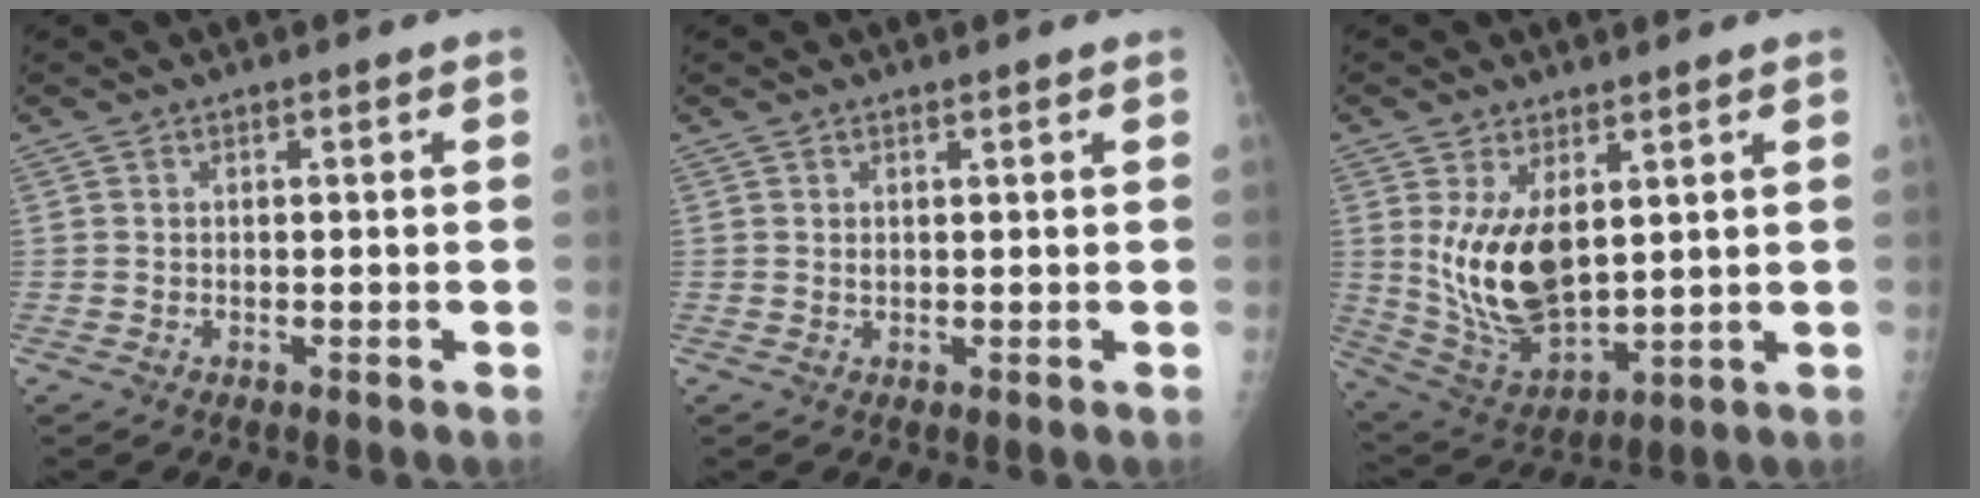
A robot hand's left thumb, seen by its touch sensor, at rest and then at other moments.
{"total": 0.8, "force": [0.6, 0.3, 0.5], "torque": [-0.007, -0.004, 0.012]}
{"total": 13.2, "force": [3.3, 7.2, 10.6], "torque": [-0.180, -0.027, 0.086]}